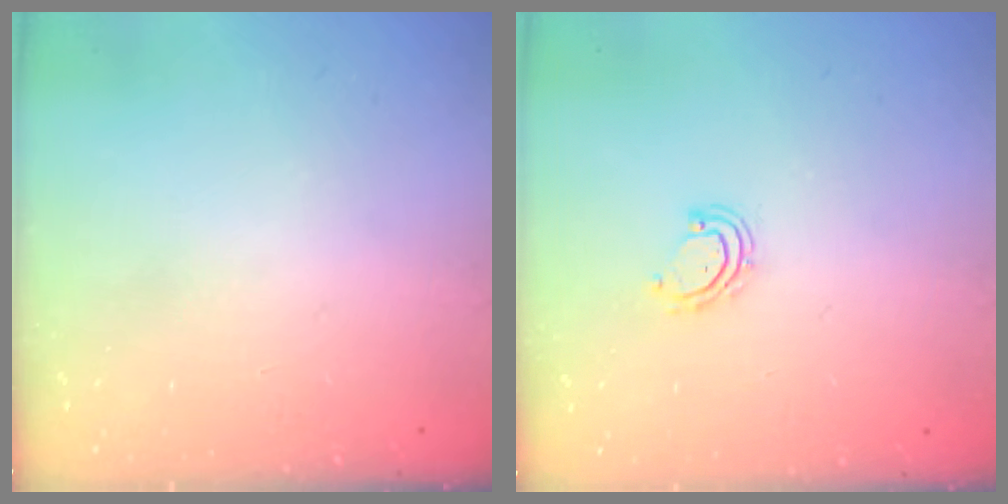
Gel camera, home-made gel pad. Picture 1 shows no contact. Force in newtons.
{"total": 3.2, "press": 3.1, "slide": 0.2}